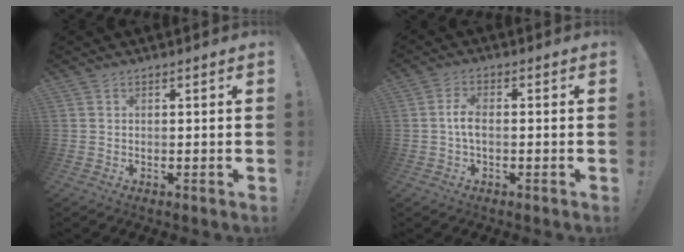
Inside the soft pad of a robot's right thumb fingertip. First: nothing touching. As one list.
[{"total": 4.6, "force": [-0.6, 2.0, 4.1], "torque": [-0.093, 0.008, -0.011]}]